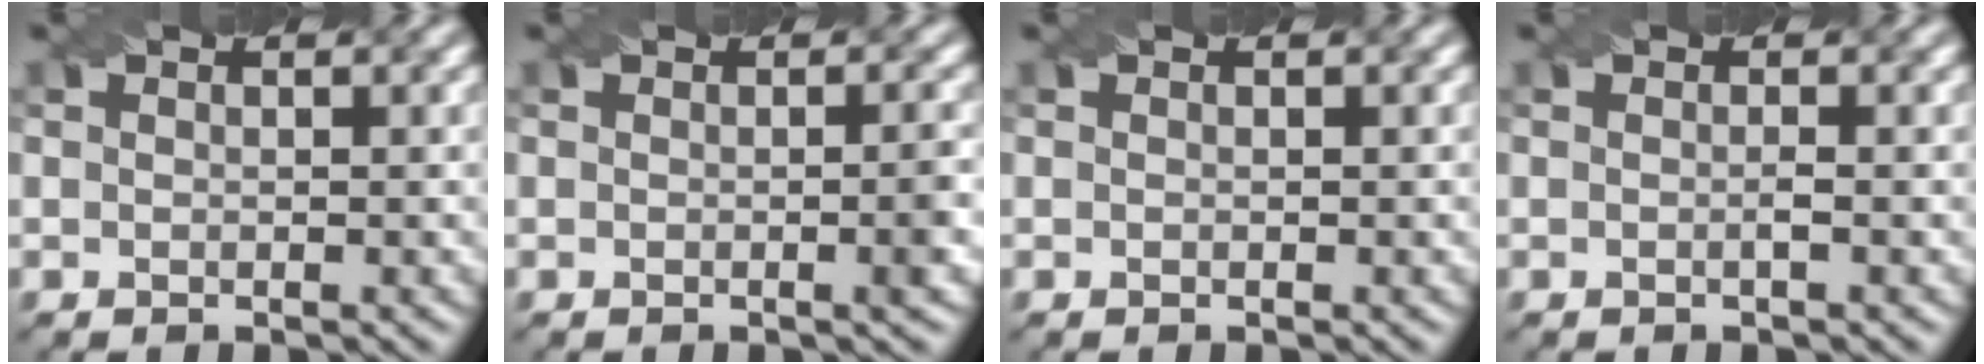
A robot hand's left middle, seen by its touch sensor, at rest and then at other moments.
{"total": 1.9, "force": [-0.3, 0.3, 1.8], "torque": [-0.022, -0.001, -0.008]}
{"total": 0.0}
{"total": 0.6, "force": [-0.2, 0.0, 0.5], "torque": [-0.012, -0.002, -0.004]}